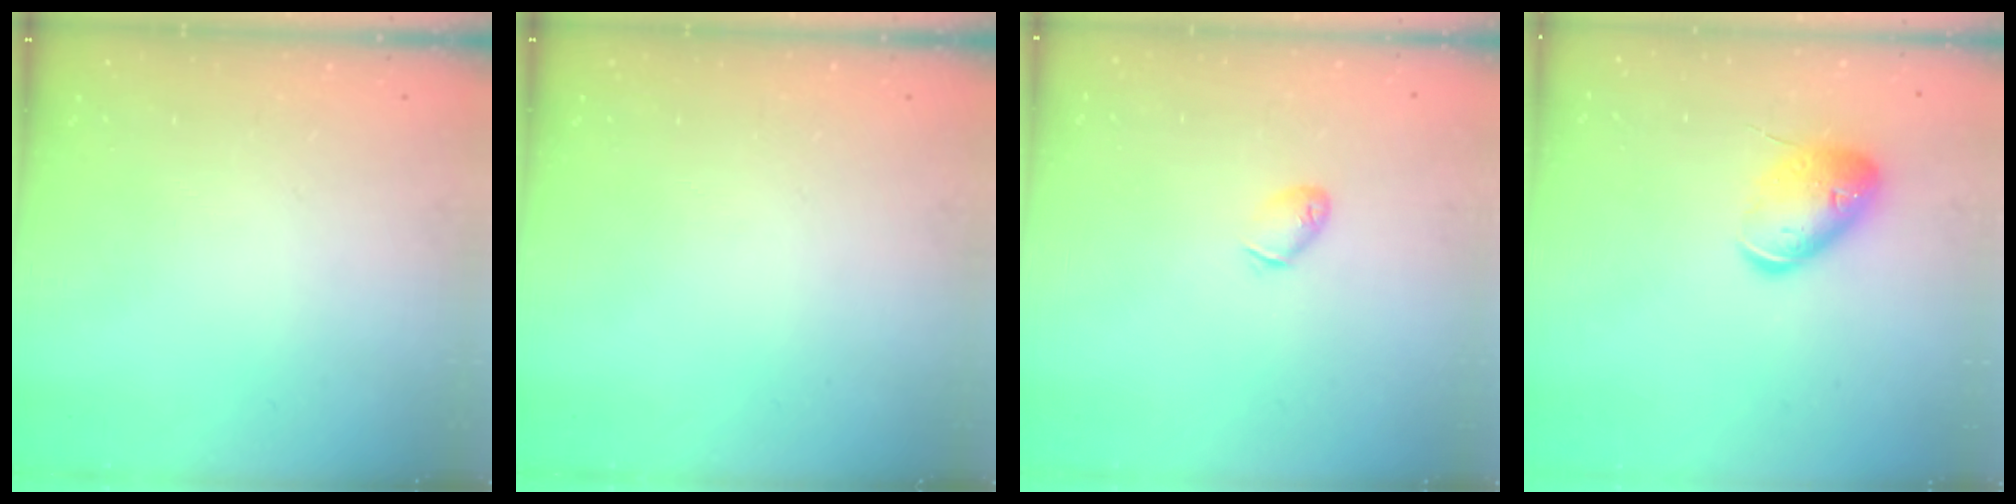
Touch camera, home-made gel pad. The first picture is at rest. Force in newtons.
{"total": 0.0}
{"total": 3.5, "press": 3.4, "slide": 0.7}
{"total": 12.3, "press": 12.2, "slide": 1.7}